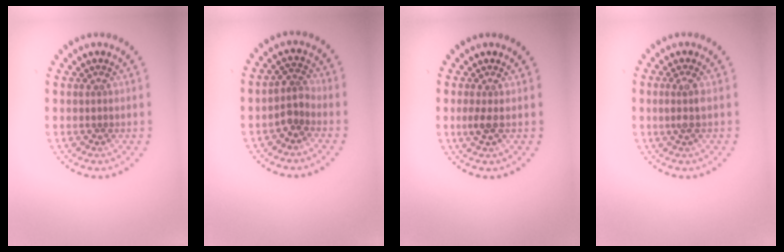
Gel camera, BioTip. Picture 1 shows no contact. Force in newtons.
{"total": 2.0, "press": 1.5, "slide": 1.3}
{"total": 1.0, "press": 0.9, "slide": 0.5}
{"total": 1.3, "press": 1.1, "slide": 0.8}